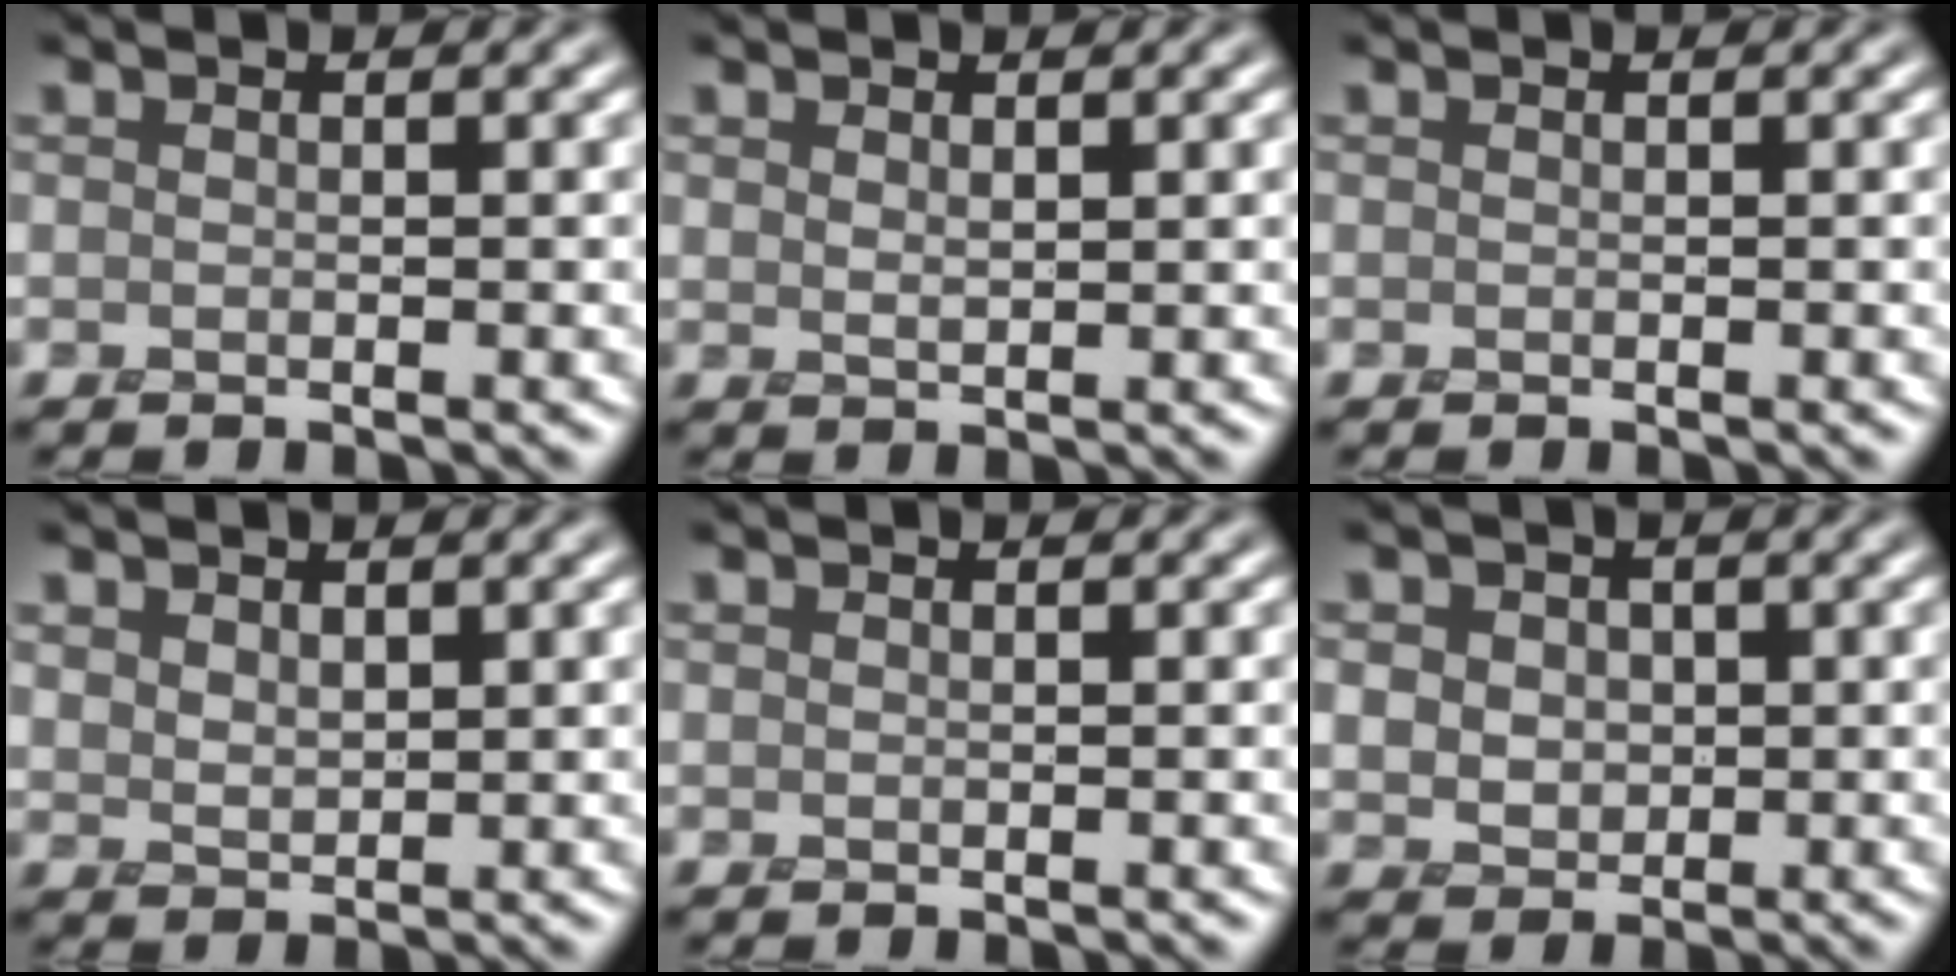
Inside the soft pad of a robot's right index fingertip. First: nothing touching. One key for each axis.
{"total": 1.0, "fx": 0.9, "fy": 0.3, "fz": 0.4, "tx": -0.011, "ty": -0.004, "tz": 0.020}
{"total": 0.0}
{"total": 1.7, "fx": 1.1, "fy": 1.1, "fz": 0.8, "tx": -0.023, "ty": -0.006, "tz": 0.024}
{"total": 0.0}
{"total": 4.2, "fx": 0.9, "fy": 3.5, "fz": 2.0, "tx": -0.040, "ty": 0.012, "tz": 0.004}